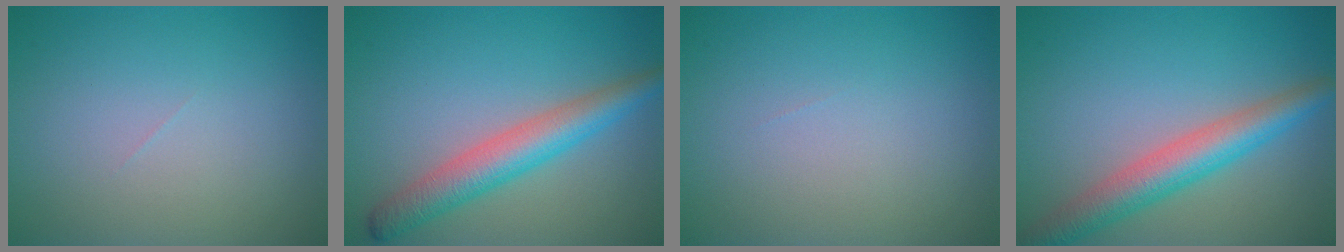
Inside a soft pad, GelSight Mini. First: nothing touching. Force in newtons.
{"total": 4.9, "press": 4.9, "slide": 0.2}
{"total": 0.0}
{"total": 5.2, "press": 5.2, "slide": 0.1}